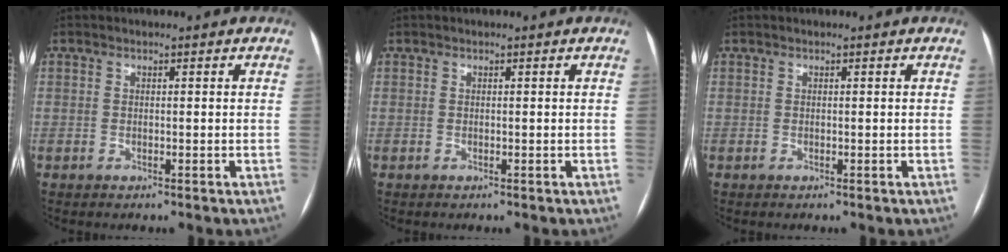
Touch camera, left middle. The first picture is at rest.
{"total": 0.0}
{"total": 0.0}